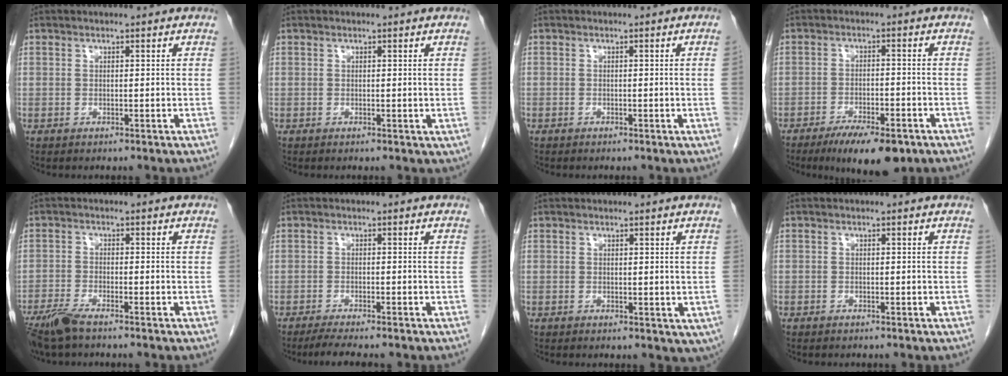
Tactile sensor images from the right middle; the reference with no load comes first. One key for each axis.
{"total": 0.8, "fx": 0.0, "fy": 0.5, "fz": 0.6, "tx": -0.010, "ty": -0.002, "tz": 0.003}
{"total": 0.9, "fx": -0.2, "fy": -0.4, "fz": 0.8, "tx": 0.000, "ty": 0.003, "tz": -0.004}
{"total": 9.2, "fx": -6.3, "fy": 2.5, "fz": 6.2, "tx": -0.094, "ty": -0.012, "tz": -0.095}
{"total": 6.1, "fx": -4.9, "fy": 0.9, "fz": 3.5, "tx": -0.069, "ty": -0.015, "tz": -0.089}
{"total": 6.0, "fx": -5.0, "fy": 0.5, "fz": 3.2, "tx": -0.047, "ty": -0.014, "tz": -0.077}
{"total": 2.9, "fx": -0.2, "fy": 1.8, "fz": 2.3, "tx": -0.023, "ty": -0.005, "tz": 0.004}
{"total": 1.1, "fx": -0.8, "fy": 0.7, "fz": 0.0, "tx": -0.001, "ty": 0.004, "tz": -0.012}